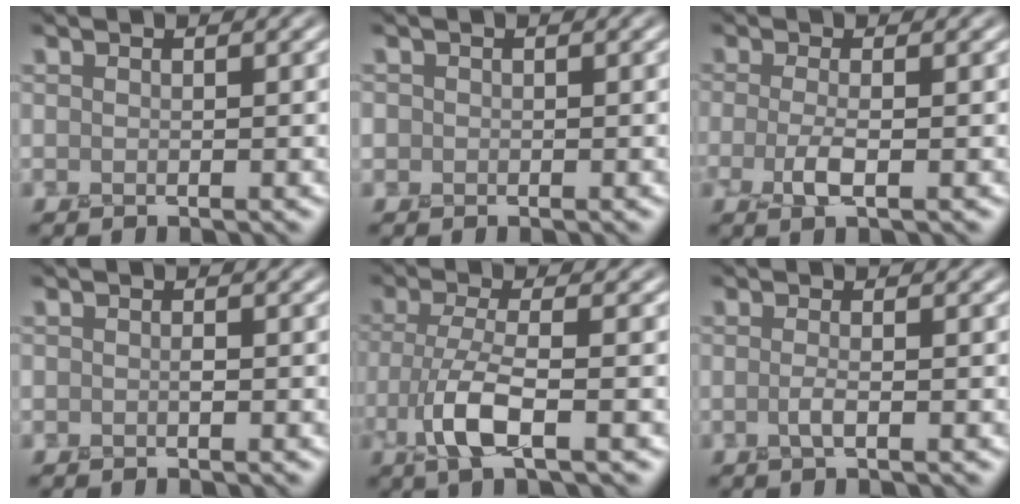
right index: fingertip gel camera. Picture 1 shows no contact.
{"total": 0.6, "force": [-0.2, 0.4, -0.5], "torque": [0.008, 0.003, -0.002]}
{"total": 2.2, "force": [-0.7, 0.6, 2.0], "torque": [-0.051, -0.003, -0.017]}
{"total": 0.0}
{"total": 4.5, "force": [-1.6, 1.4, 3.9], "torque": [-0.093, 0.003, -0.035]}
{"total": 1.1, "force": [-0.2, 0.4, 1.0], "torque": [-0.018, 0.003, -0.008]}